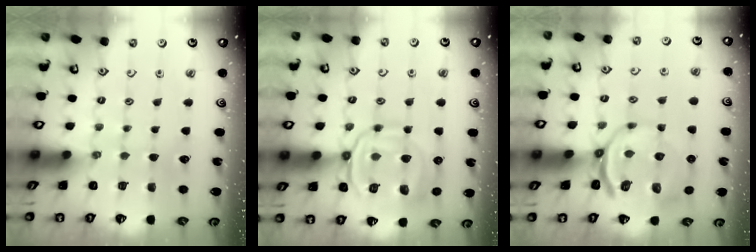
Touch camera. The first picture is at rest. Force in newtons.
{"total": 15.7, "press": 15.7, "slide": 1.4}
{"total": 9.7, "press": 9.5, "slide": 2.3}